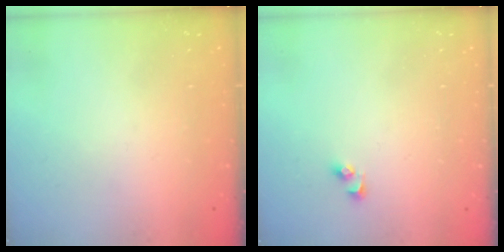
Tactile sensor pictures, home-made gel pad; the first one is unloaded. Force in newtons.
{"total": 2.3, "press": 2.3, "slide": 0.2}